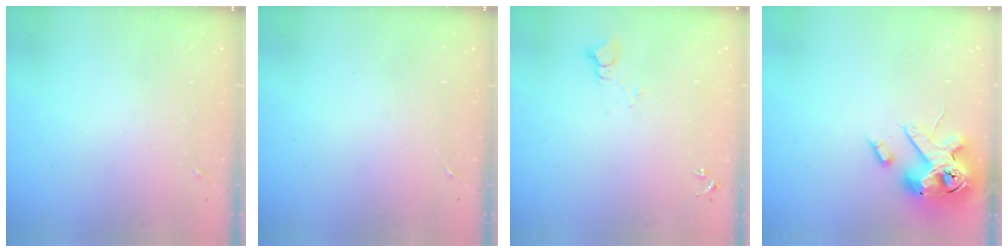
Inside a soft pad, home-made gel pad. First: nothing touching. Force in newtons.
{"total": 0.0}
{"total": 4.2, "press": 4.1, "slide": 0.4}
{"total": 15.9, "press": 15.7, "slide": 2.7}